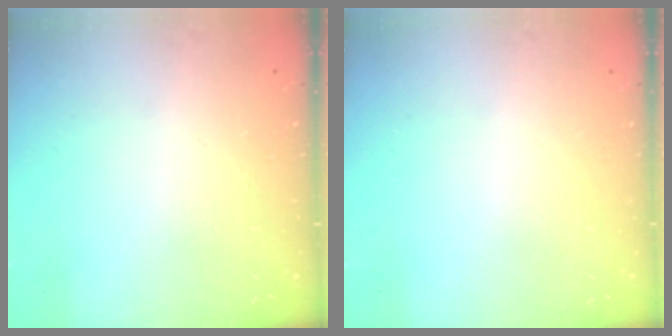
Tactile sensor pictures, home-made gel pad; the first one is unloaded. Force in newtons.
{"total": 0.0}